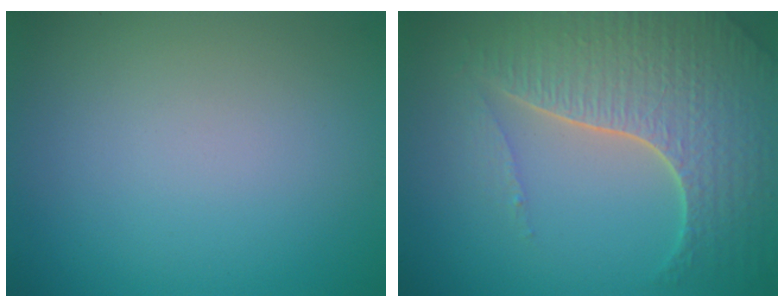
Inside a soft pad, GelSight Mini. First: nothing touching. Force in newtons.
{"total": 7.4, "press": 5.3, "slide": 5.2}